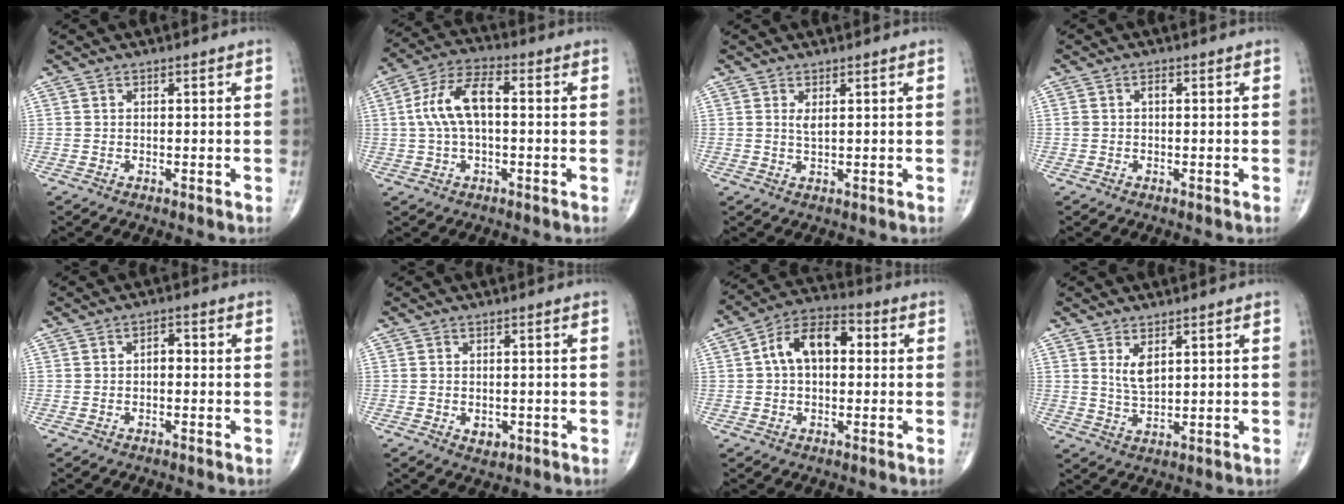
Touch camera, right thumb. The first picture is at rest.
{"total": 10.4, "force": [0.7, 5.0, 9.1], "torque": [-0.186, 0.033, 0.008]}
{"total": 1.4, "force": [0.7, 0.4, 1.2], "torque": [-0.022, -0.007, 0.015]}
{"total": 1.5, "force": [0.1, 0.9, 1.2], "torque": [-0.023, 0.006, 0.001]}
{"total": 2.3, "force": [-0.1, 1.4, 1.8], "torque": [-0.018, 0.013, -0.007]}
{"total": 2.3, "force": [-0.5, 1.6, 1.5], "torque": [-0.012, -0.001, -0.002]}
{"total": 11.3, "force": [1.6, 6.9, 8.7], "torque": [-0.138, 0.032, 0.017]}
{"total": 4.2, "force": [1.8, 1.9, 3.3], "torque": [-0.055, -0.017, 0.040]}